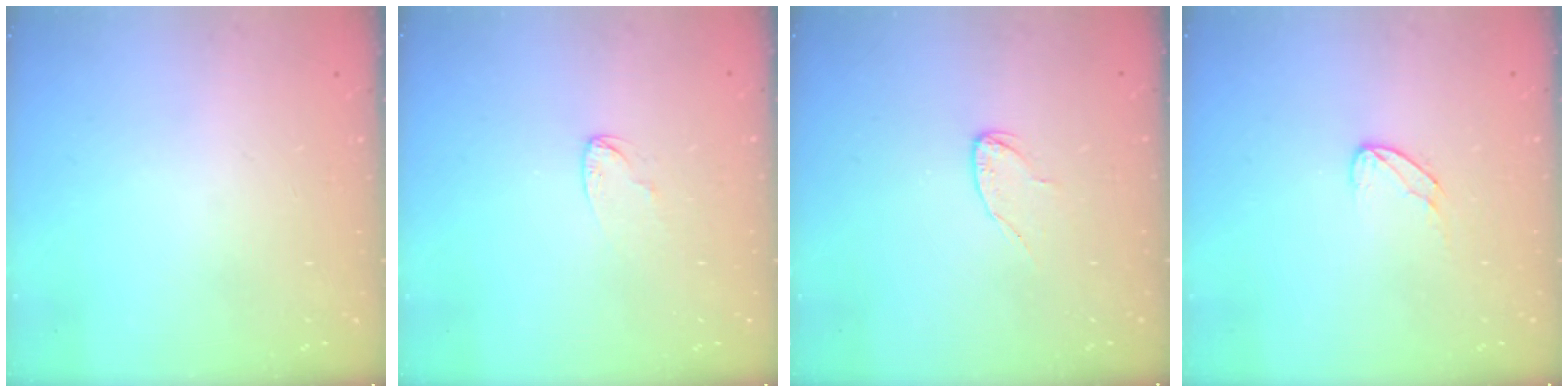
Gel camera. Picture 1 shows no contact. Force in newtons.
{"total": 2.4, "press": 2.4, "slide": 0.2}
{"total": 4.7, "press": 4.7, "slide": 0.4}
{"total": 6.1, "press": 6.1, "slide": 0.6}